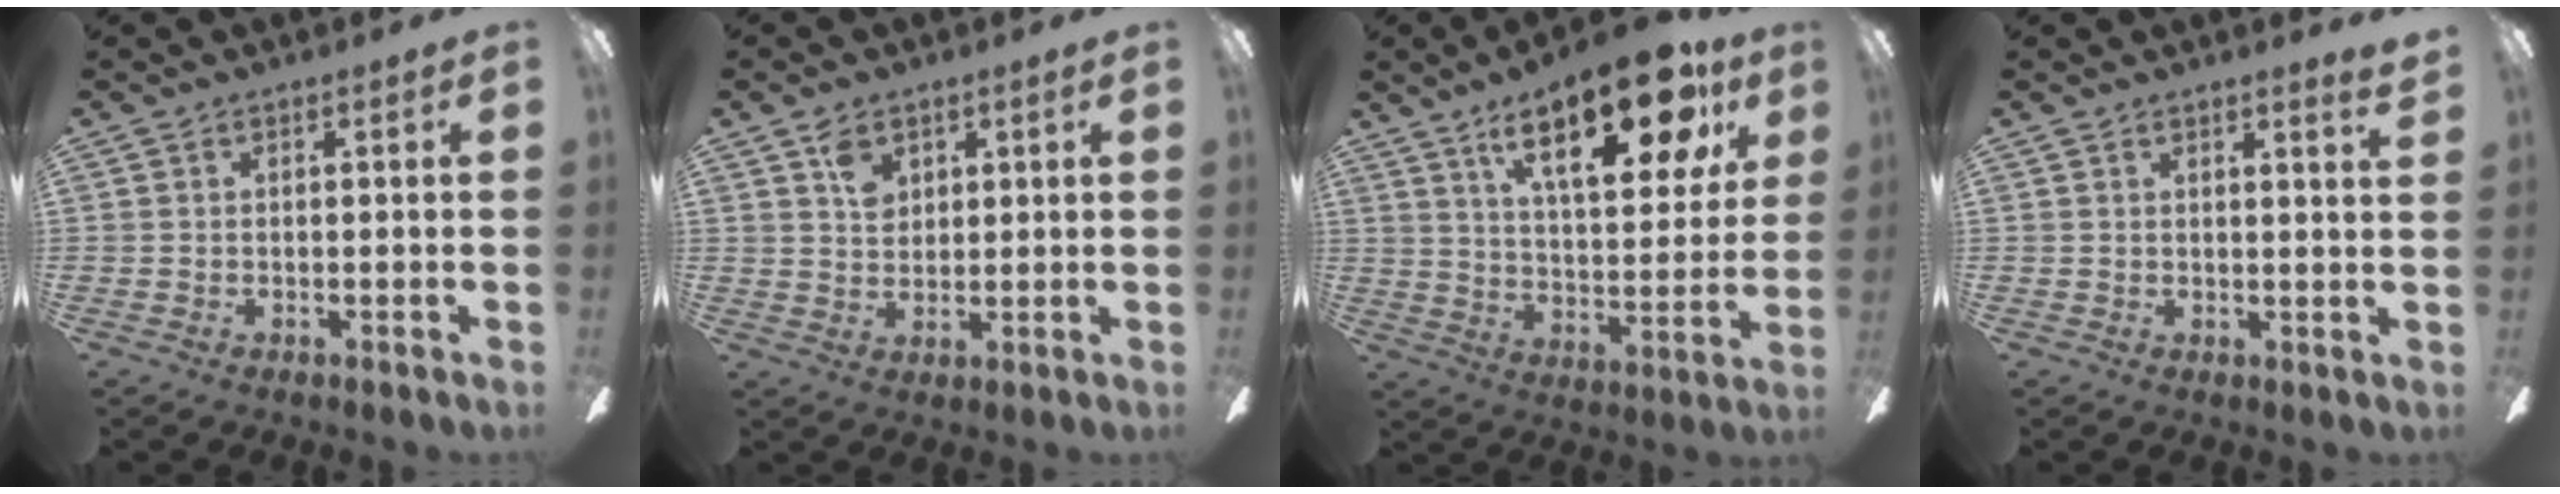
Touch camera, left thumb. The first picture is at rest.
{"total": 4.7, "force": [2.6, 3.2, 2.3], "torque": [-0.038, -0.001, 0.046]}
{"total": 23.1, "force": [13.2, 9.0, 16.7], "torque": [-0.245, -0.057, 0.208]}
{"total": 2.2, "force": [1.9, -0.4, 1.1], "torque": [-0.017, -0.009, 0.031]}